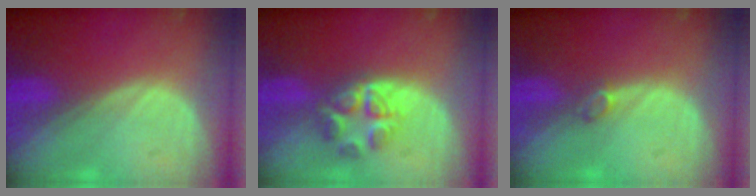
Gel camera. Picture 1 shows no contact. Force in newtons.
{"total": 5.3, "press": 5.1, "slide": 1.5}
{"total": 1.2, "press": 1.2, "slide": 0.4}